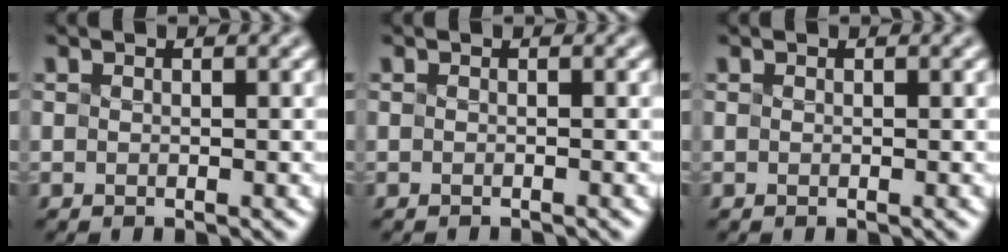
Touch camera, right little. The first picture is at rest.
{"total": 1.0, "force": [-0.9, 0.1, 0.2], "torque": [0.003, -0.002, -0.015]}
{"total": 0.0}